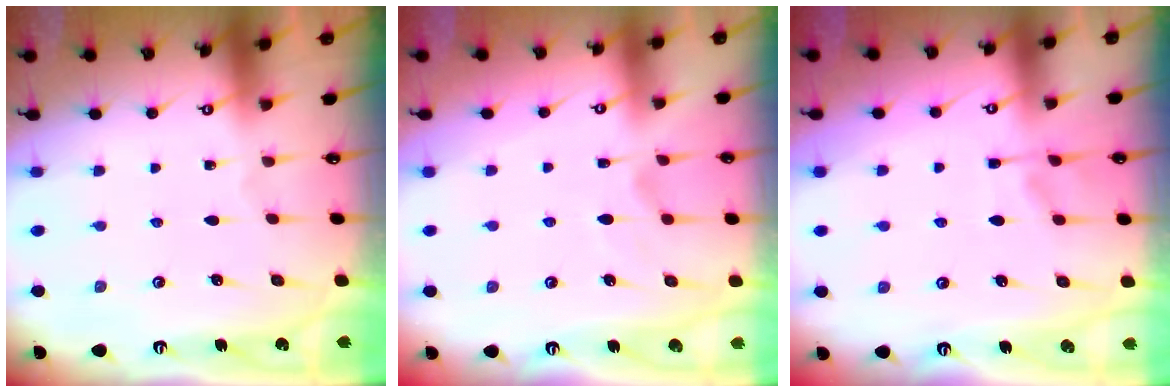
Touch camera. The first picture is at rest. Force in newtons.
{"total": 1.8, "press": 1.2, "slide": 1.3}
{"total": 1.2, "press": 0.1, "slide": 1.2}